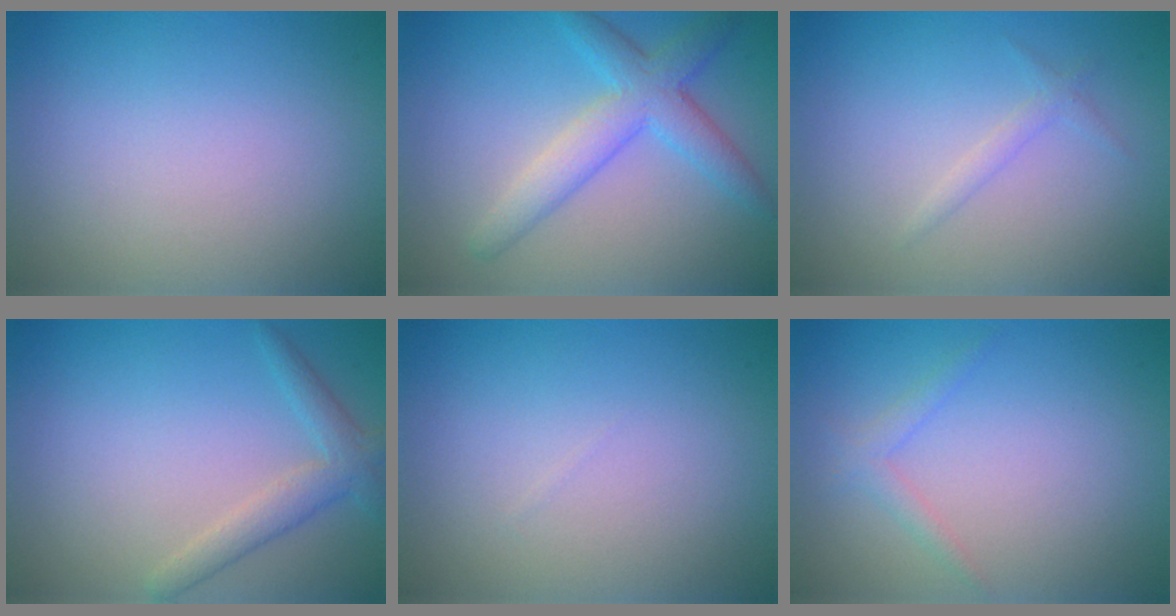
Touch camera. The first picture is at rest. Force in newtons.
{"total": 4.6, "press": 4.6, "slide": 0.1}
{"total": 1.1, "press": 1.1, "slide": 0.1}
{"total": 2.6, "press": 2.6, "slide": 0.1}
{"total": 0.0}
{"total": 1.3, "press": 1.3, "slide": 0.1}